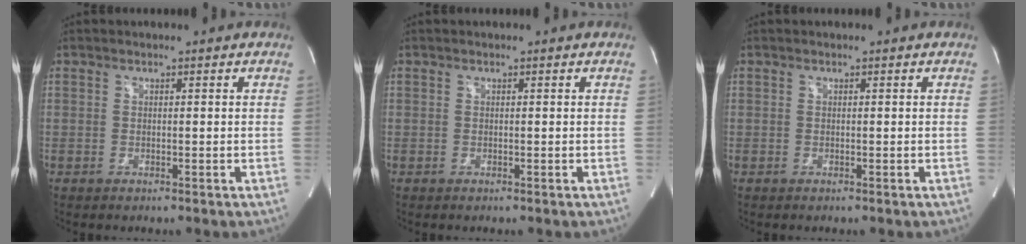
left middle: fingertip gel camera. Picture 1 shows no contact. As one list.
[{"total": 0.0}, {"total": 0.0}]